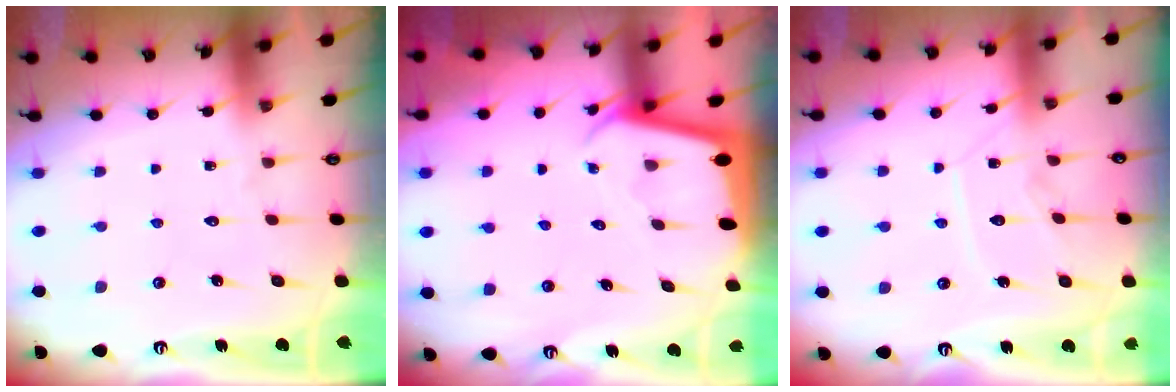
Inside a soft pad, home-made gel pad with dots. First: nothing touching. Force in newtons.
{"total": 2.1, "press": 2.1, "slide": 0.1}
{"total": 8.5, "press": 8.5, "slide": 0.2}